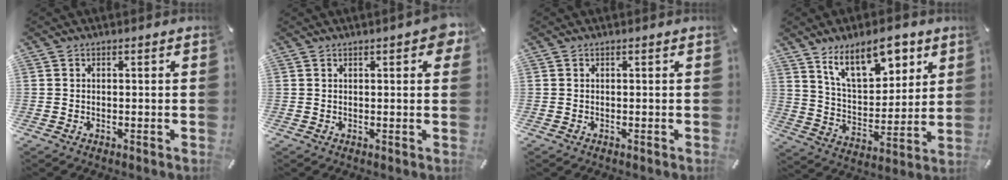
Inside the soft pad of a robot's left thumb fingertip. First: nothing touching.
{"total": 3.9, "force": [1.6, 1.1, 3.3], "torque": [-0.043, -0.003, 0.022]}
{"total": 0.0}
{"total": 14.9, "force": [9.5, 7.4, 8.7], "torque": [-0.139, -0.040, 0.169]}